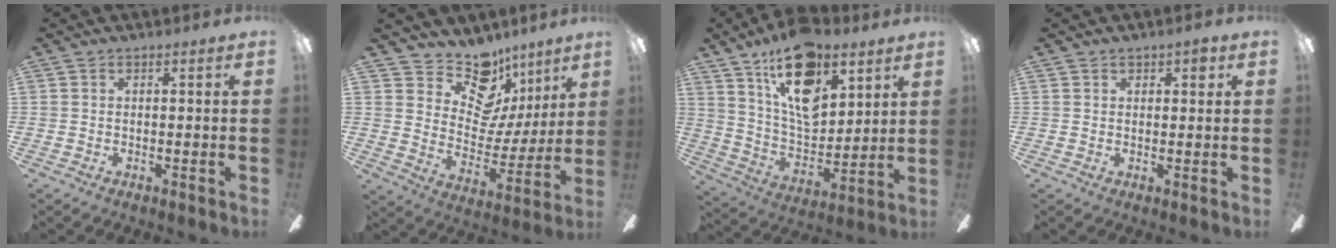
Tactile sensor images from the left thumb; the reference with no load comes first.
{"total": 16.2, "force": [11.2, 9.7, 6.6], "torque": [-0.106, -0.083, 0.204]}
{"total": 19.8, "force": [11.5, 10.1, 12.6], "torque": [-0.214, -0.057, 0.202]}
{"total": 2.4, "force": [1.5, 1.2, 1.4], "torque": [-0.013, -0.001, 0.022]}